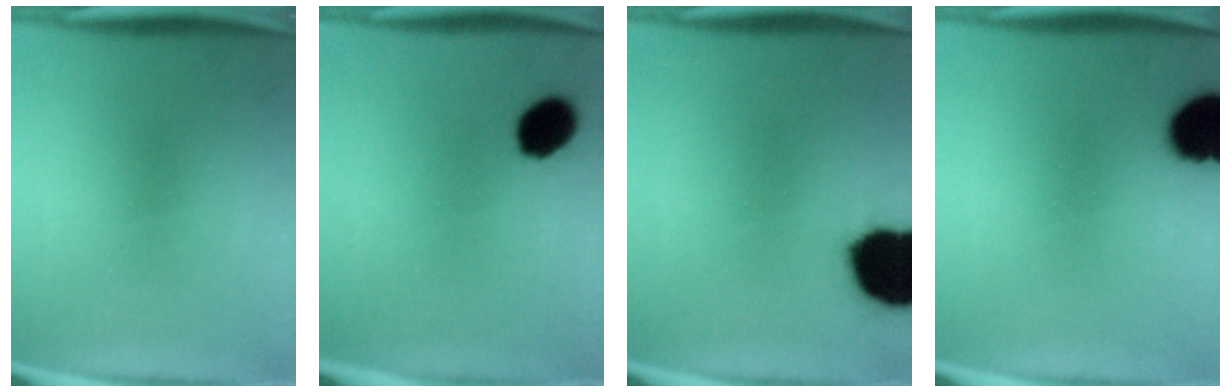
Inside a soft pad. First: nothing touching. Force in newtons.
{"total": 8.7}
{"total": 19.7}
{"total": 12.6}